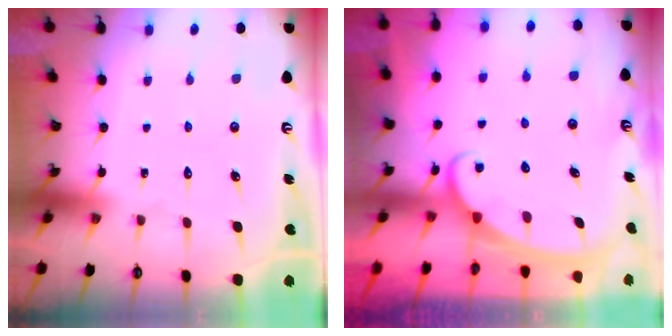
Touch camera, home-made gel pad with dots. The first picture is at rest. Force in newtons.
{"total": 2.4, "press": 2.4, "slide": 0.4}